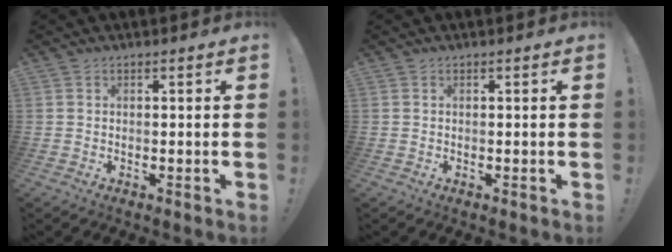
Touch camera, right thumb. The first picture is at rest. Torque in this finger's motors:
{"motor_torque": [0.00, 0.00, 0.00, 0.00, 0.00]}